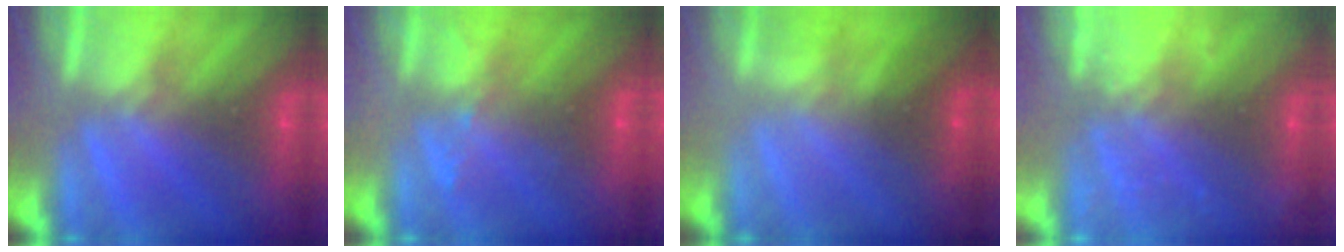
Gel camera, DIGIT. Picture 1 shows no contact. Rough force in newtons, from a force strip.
{"total": 2.3}
{"total": 1.8}
{"total": 12.7}